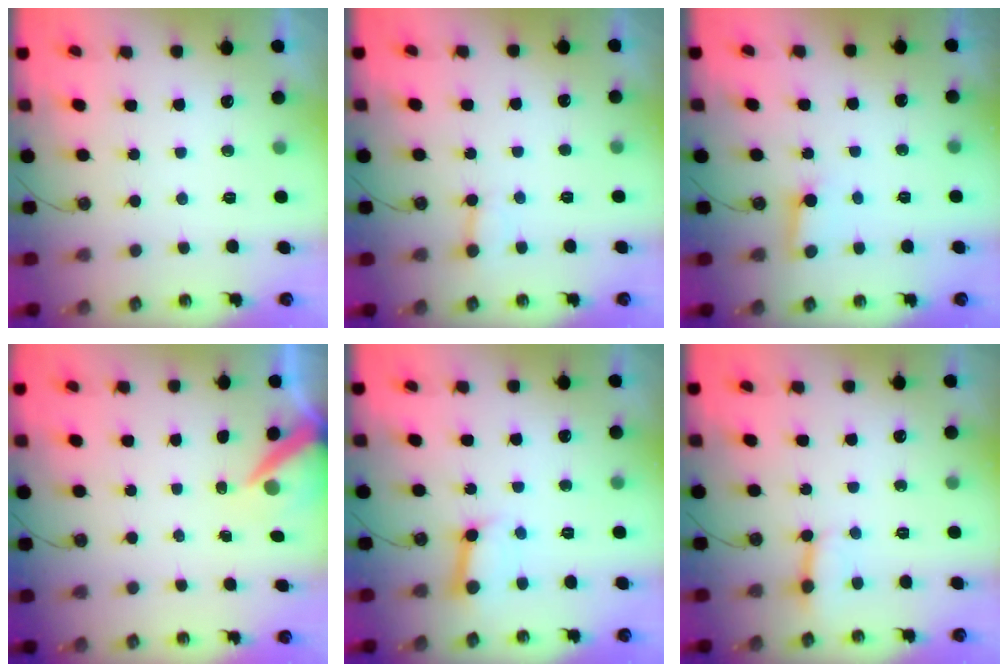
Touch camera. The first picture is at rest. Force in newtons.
{"total": 4.9, "press": 4.8, "slide": 0.7}
{"total": 2.8, "press": 2.8, "slide": 0.1}
{"total": 6.9, "press": 6.9, "slide": 0.9}
{"total": 6.7, "press": 6.6, "slide": 0.9}
{"total": 2.9, "press": 2.8, "slide": 0.5}